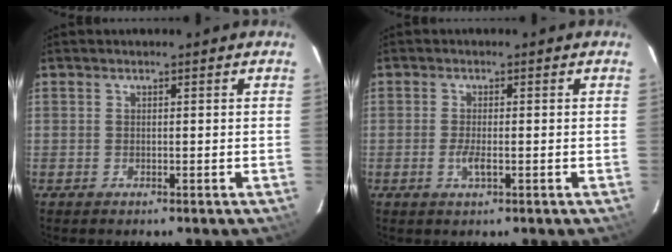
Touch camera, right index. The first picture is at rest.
{"total": 2.2, "force": [-0.7, 0.5, 2.0], "torque": [-0.041, -0.004, -0.013]}